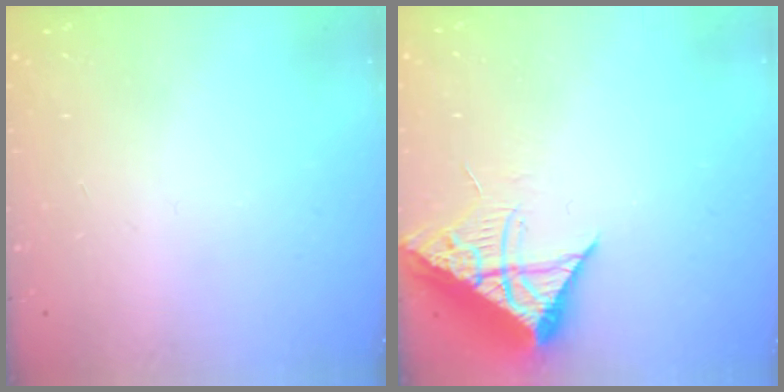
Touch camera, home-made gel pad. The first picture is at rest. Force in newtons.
{"total": 9.7, "press": 9.7, "slide": 1.0}